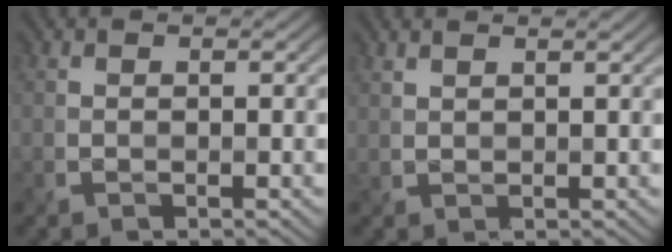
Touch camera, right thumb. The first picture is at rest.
{"total": 1.6, "force": [1.5, 0.1, 0.6], "torque": [-0.013, 0.001, 0.029]}